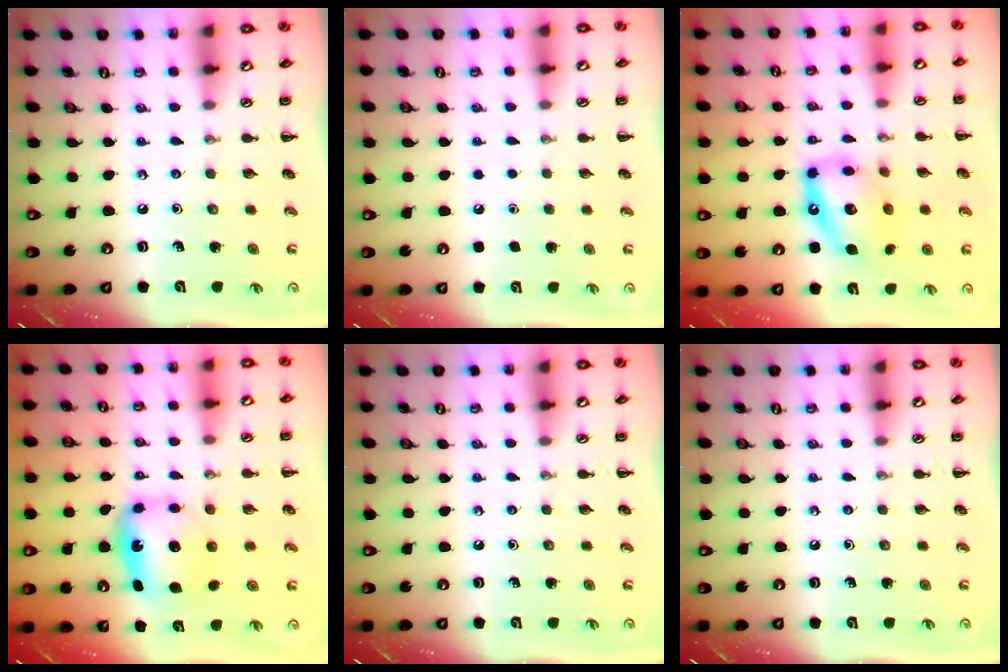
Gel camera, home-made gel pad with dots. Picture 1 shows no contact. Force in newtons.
{"total": 1.6, "press": 1.6, "slide": 0.1}
{"total": 12.5, "press": 12.0, "slide": 3.4}
{"total": 6.0, "press": 6.0, "slide": 1.1}
{"total": 0.0}
{"total": 0.0}